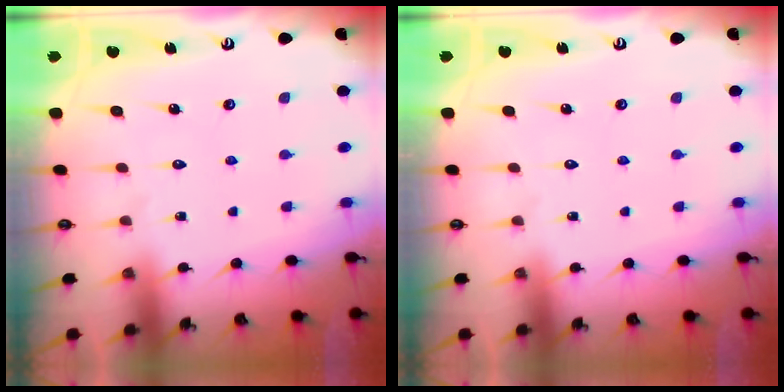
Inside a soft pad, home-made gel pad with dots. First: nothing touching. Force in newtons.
{"total": 0.0}